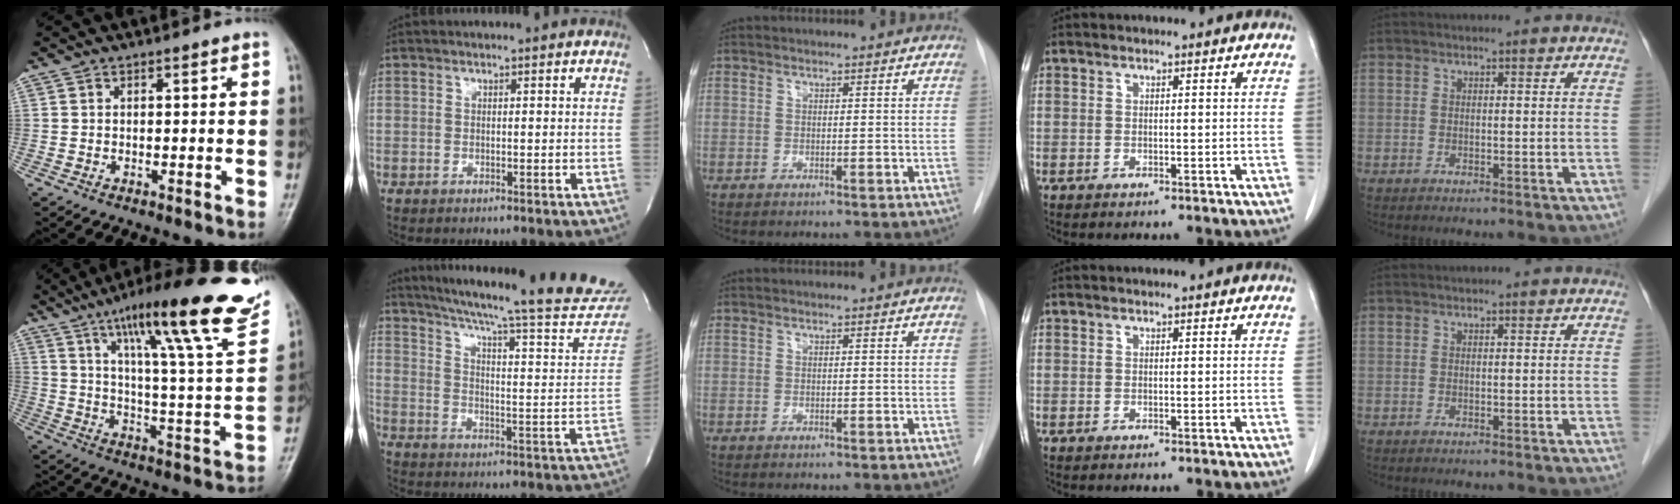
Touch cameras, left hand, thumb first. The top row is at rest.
{"thumb": {"total": 27.0, "force": [16.4, 3.7, 21.1], "torque": [-0.300, -0.042, 0.243]}, "index": {"total": 30.3, "force": [26.6, 1.2, 14.3], "torque": [-0.223, -0.096, 0.331]}}